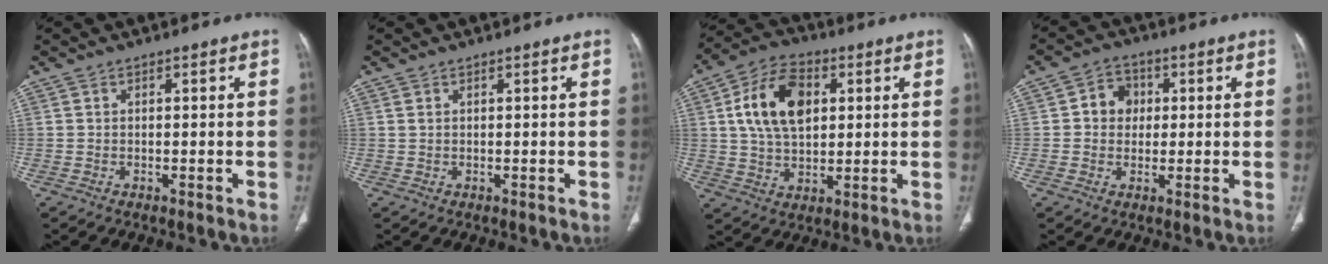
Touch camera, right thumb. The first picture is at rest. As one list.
[{"total": 0.6, "force": [0.3, 0.3, 0.4], "torque": [-0.009, 0.007, 0.009]}, {"total": 14.0, "force": [3.3, 8.7, 10.4], "torque": [-0.173, 0.005, 0.057]}, {"total": 5.7, "force": [0.8, 5.0, 2.7], "torque": [-0.014, 0.008, 0.006]}]